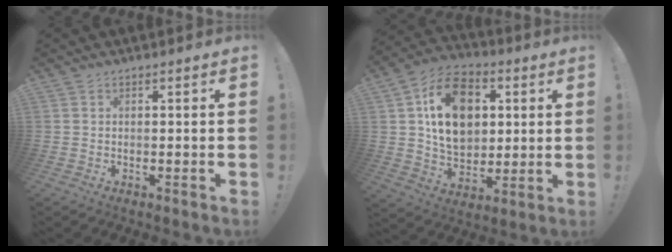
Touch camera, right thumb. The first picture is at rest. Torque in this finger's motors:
{"motor_torque": [0.04, 1.09, 0.19, 0.10, 0.15]}